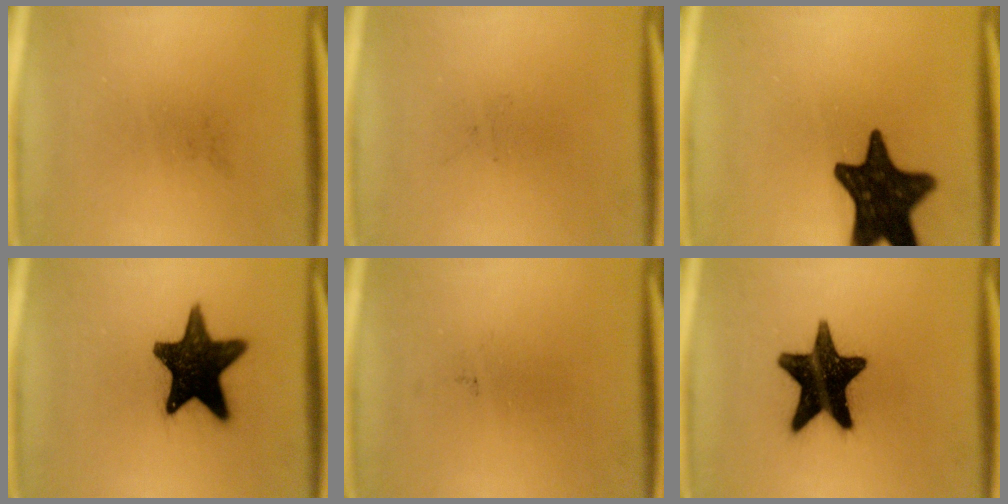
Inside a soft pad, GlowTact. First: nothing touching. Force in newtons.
{"total": 0.0}
{"total": 18.2}
{"total": 16.3}
{"total": 0.0}
{"total": 17.4}